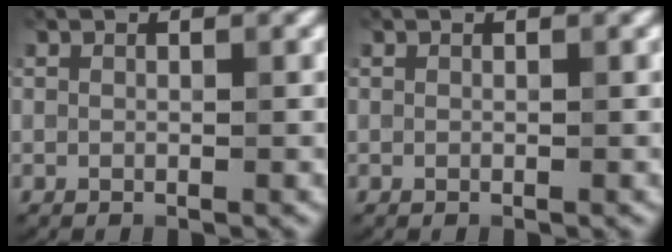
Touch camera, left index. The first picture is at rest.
{"total": 0.0}